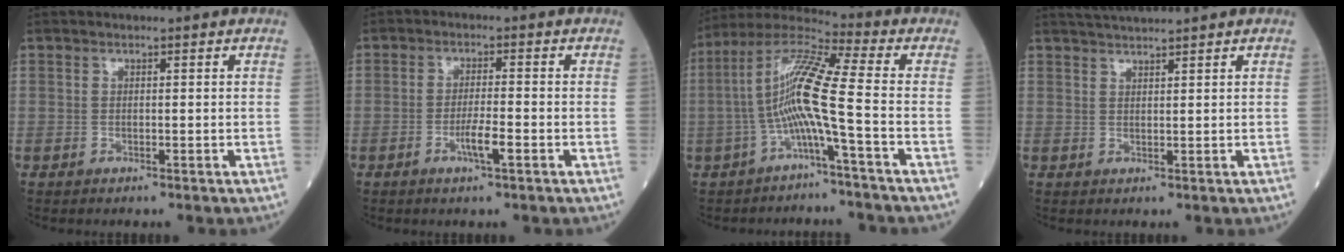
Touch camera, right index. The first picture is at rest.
{"total": 3.6, "force": [-1.5, 0.1, 3.3], "torque": [-0.064, -0.002, -0.027]}
{"total": 10.8, "force": [-2.3, -0.7, 10.5], "torque": [-0.214, 0.023, -0.053]}
{"total": 3.3, "force": [3.1, -0.8, 0.7], "torque": [-0.013, 0.016, 0.064]}